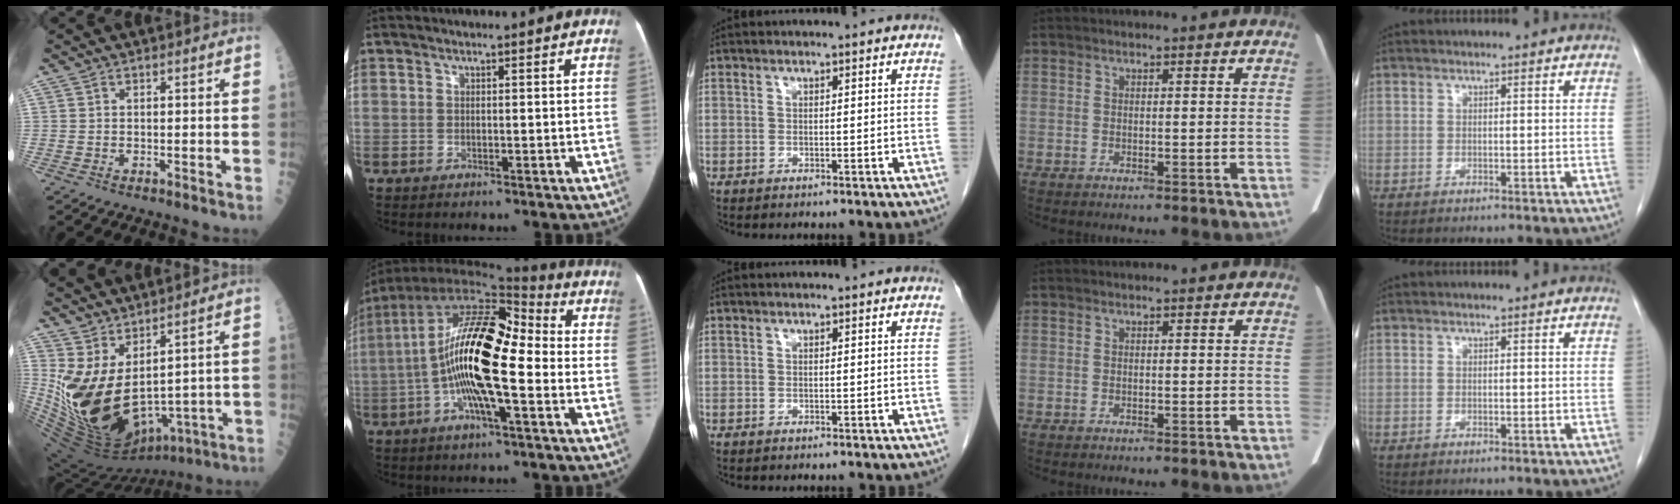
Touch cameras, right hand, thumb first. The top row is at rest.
{"thumb": {"total": 18.3, "force": [2.6, 8.9, 15.8], "torque": [-0.299, -0.049, 0.083]}, "index": {"total": 18.5, "force": [-2.4, 4.6, 17.8], "torque": [-0.321, 0.026, -0.050]}}